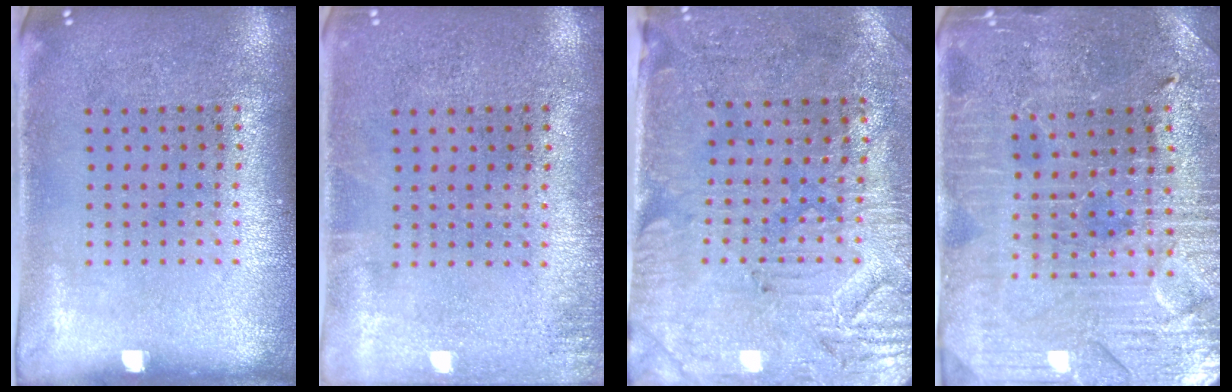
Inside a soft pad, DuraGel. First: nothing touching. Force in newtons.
{"total": 0.9, "press": 0.9, "slide": 0.2}
{"total": 3.1, "press": 2.7, "slide": 1.4}
{"total": 3.3, "press": 3.2, "slide": 0.5}